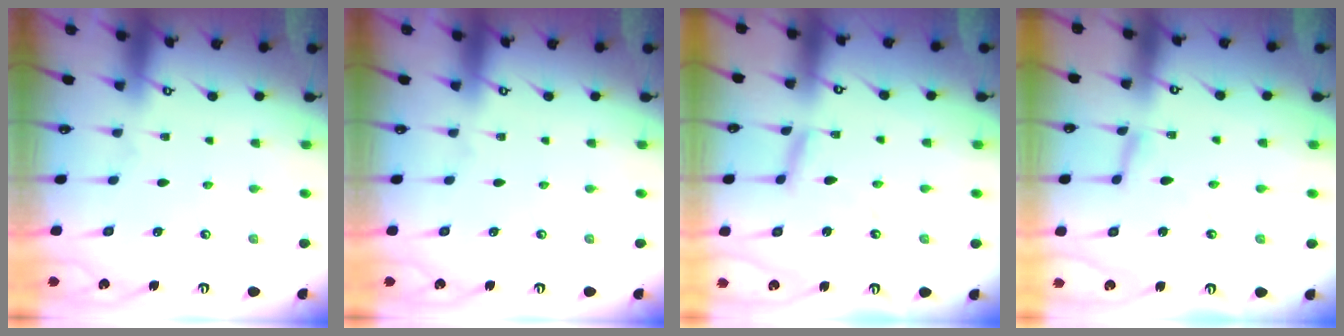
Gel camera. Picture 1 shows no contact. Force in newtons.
{"total": 0.0}
{"total": 6.8, "press": 6.8, "slide": 0.4}
{"total": 4.7, "press": 4.6, "slide": 0.4}